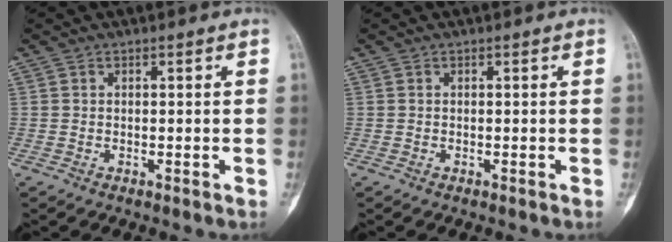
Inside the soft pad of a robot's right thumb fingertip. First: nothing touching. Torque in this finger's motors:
{"motor_torque": [0.37, 0.15, -0.35, 0.06, 0.05]}